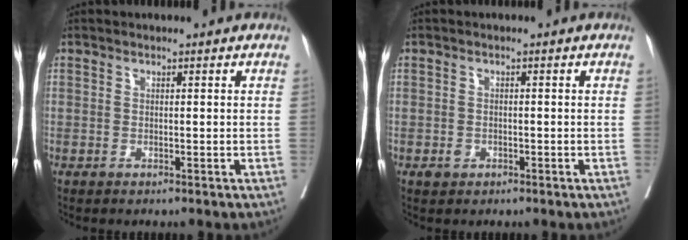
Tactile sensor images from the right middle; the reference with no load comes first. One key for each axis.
{"total": 1.3, "fx": -0.6, "fy": 1.1, "fz": 0.5, "tx": -0.003, "ty": 0.004, "tz": -0.005}